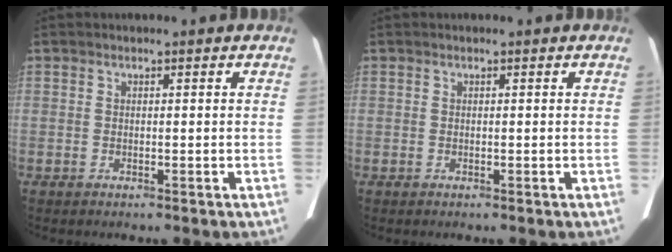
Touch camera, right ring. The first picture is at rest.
{"total": 0.0}